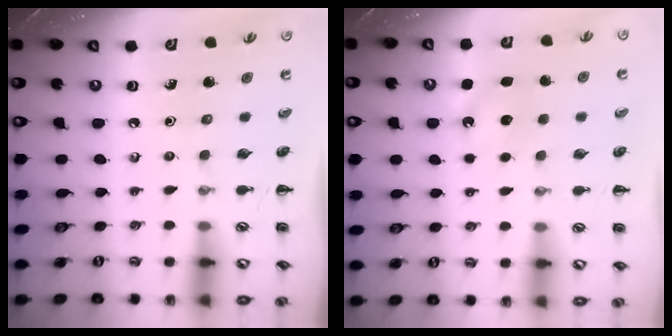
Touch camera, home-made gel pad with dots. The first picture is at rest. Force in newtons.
{"total": 6.0, "press": 5.7, "slide": 1.8}